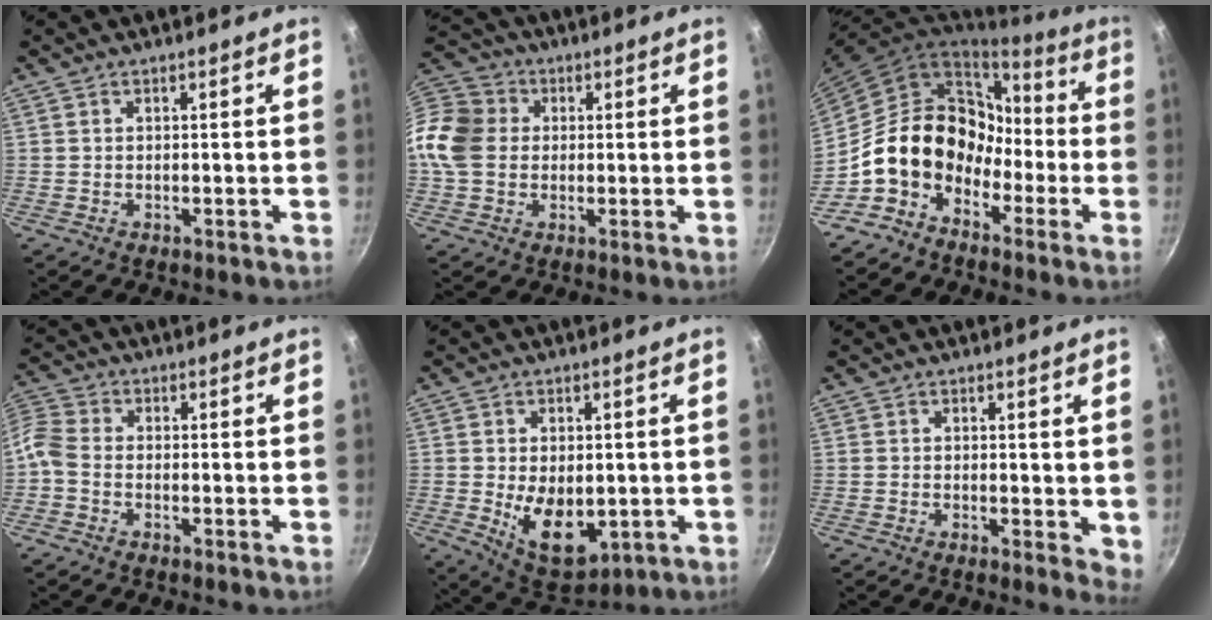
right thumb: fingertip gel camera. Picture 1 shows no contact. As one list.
[{"total": 12.5, "force": [0.6, 10.6, 6.7], "torque": [-0.115, 0.022, -0.006]}, {"total": 16.7, "force": [-6.2, 12.5, 9.1], "torque": [-0.102, 0.074, -0.116]}, {"total": 7.3, "force": [-2.3, 5.3, 4.4], "torque": [-0.110, 0.024, -0.068]}, {"total": 11.5, "force": [-1.3, 7.3, 8.8], "torque": [-0.111, -0.017, 0.001]}, {"total": 3.0, "force": [0.3, 1.5, 2.6], "torque": [-0.029, -0.007, 0.003]}]